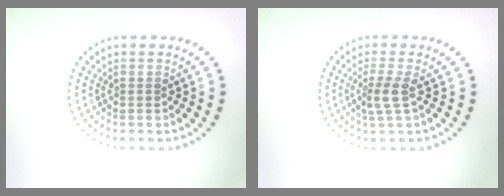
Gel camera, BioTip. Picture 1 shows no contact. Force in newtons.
{"total": 2.0, "press": 1.5, "slide": 1.3}